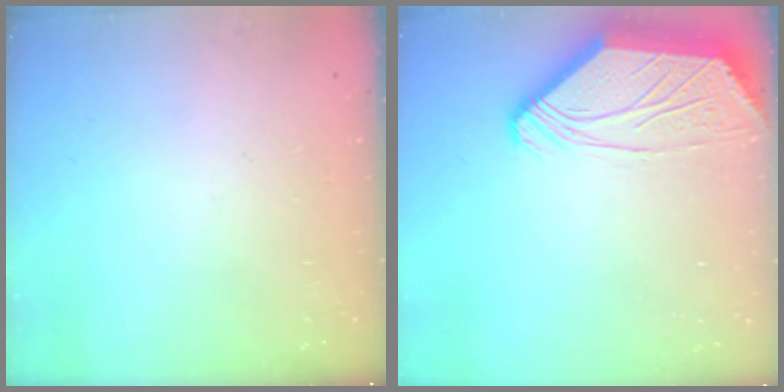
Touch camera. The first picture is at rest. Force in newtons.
{"total": 5.0, "press": 5.0, "slide": 0.5}